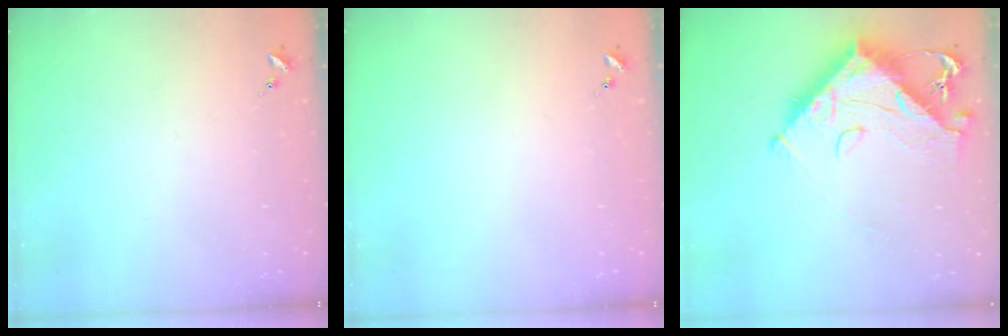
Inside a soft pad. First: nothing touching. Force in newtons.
{"total": 0.0}
{"total": 17.1, "press": 17.0, "slide": 1.9}